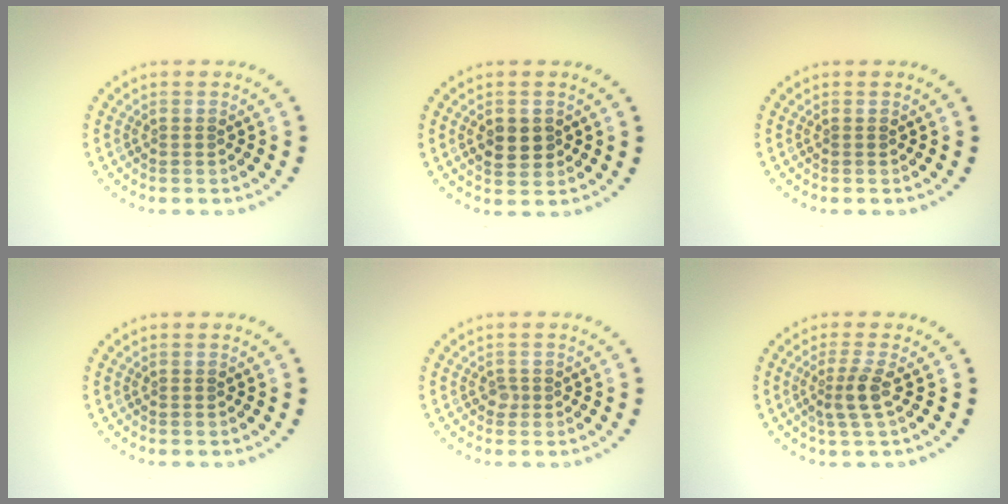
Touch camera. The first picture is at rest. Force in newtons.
{"total": 2.5, "press": 2.5, "slide": 0.1}
{"total": 0.0}
{"total": 0.0}
{"total": 0.8, "press": 0.6, "slide": 0.6}
{"total": 2.4, "press": 1.8, "slide": 1.6}